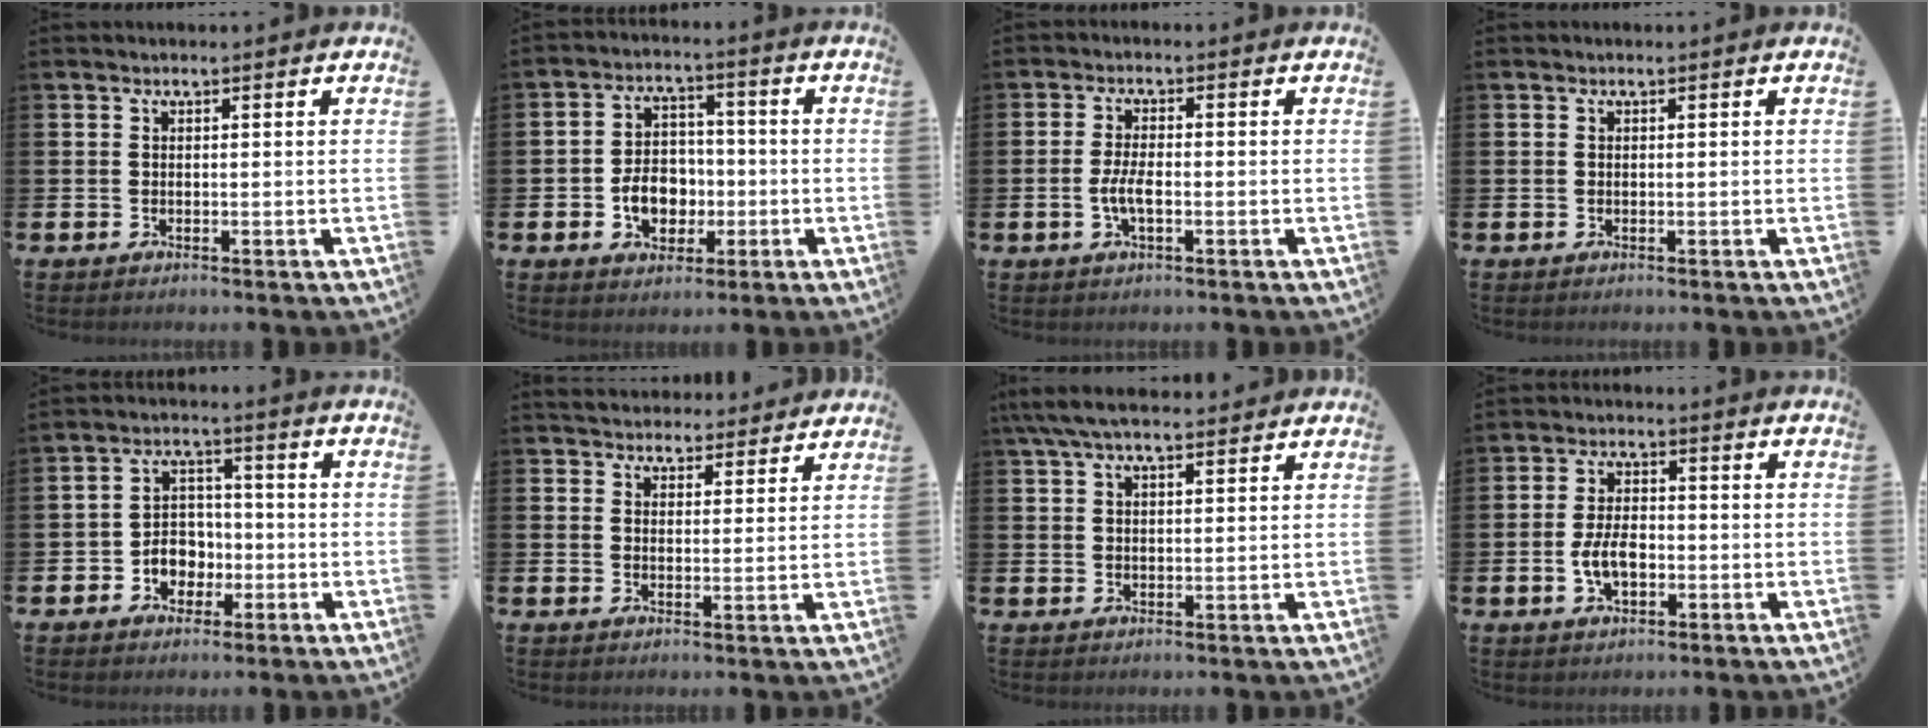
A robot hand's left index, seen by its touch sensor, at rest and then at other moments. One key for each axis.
{"total": 6.0, "fx": -1.5, "fy": 4.7, "fz": 3.3, "tx": -0.050, "ty": 0.007, "tz": -0.033}
{"total": 3.1, "fx": -0.8, "fy": 1.1, "fz": 2.8, "tx": -0.056, "ty": -0.001, "tz": -0.018}
{"total": 0.0}
{"total": 4.6, "fx": -1.5, "fy": 4.0, "fz": 1.6, "tx": -0.031, "ty": 0.002, "tz": -0.034}
{"total": 4.1, "fx": 3.9, "fy": 1.1, "fz": -0.2, "tx": -0.001, "ty": -0.023, "tz": 0.071}
{"total": 5.6, "fx": 4.7, "fy": 1.5, "fz": 2.8, "tx": -0.066, "ty": -0.008, "tz": 0.086}
{"total": 4.7, "fx": -1.0, "fy": 2.6, "fz": 3.7, "tx": -0.056, "ty": 0.002, "tz": -0.019}